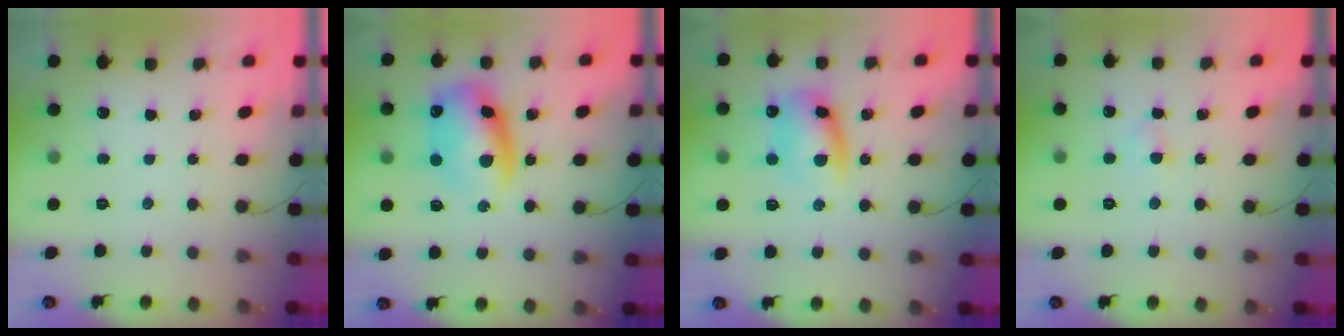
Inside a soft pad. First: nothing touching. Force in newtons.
{"total": 13.1, "press": 12.7, "slide": 3.2}
{"total": 12.3, "press": 12.1, "slide": 2.0}
{"total": 2.7, "press": 2.6, "slide": 1.0}